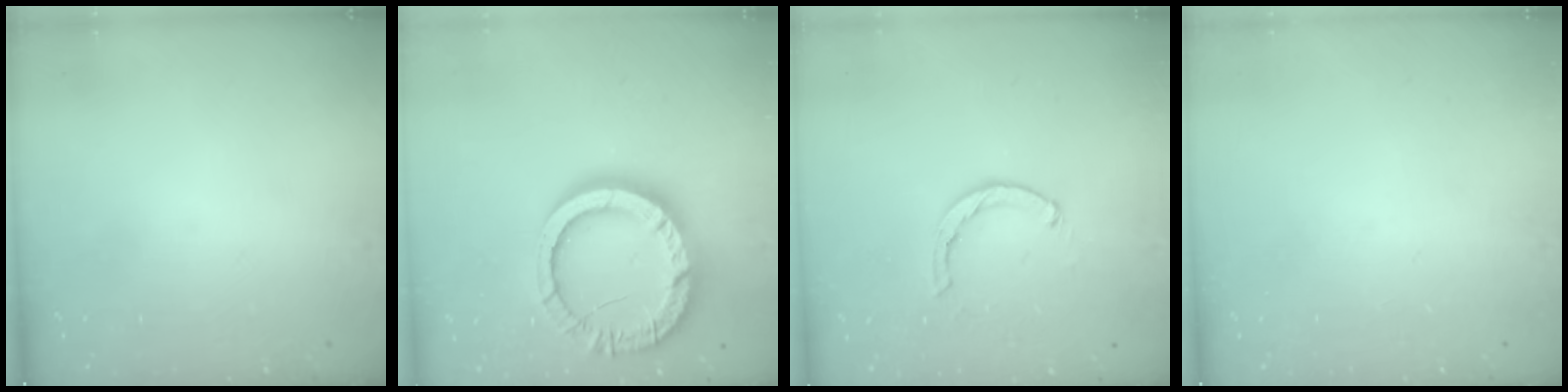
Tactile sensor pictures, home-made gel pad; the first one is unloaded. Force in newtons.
{"total": 17.9, "press": 17.9, "slide": 1.7}
{"total": 2.1, "press": 2.1, "slide": 0.3}
{"total": 0.0}